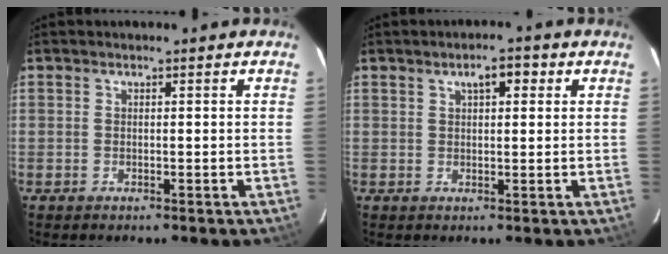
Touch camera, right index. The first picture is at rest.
{"total": 3.5, "force": [1.6, 1.6, 2.7], "torque": [-0.042, 0.013, 0.024]}